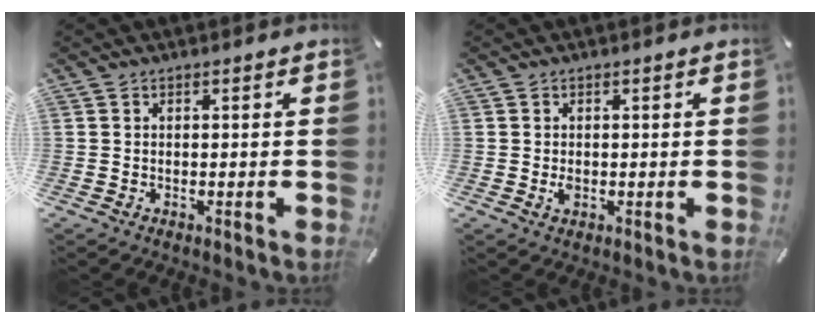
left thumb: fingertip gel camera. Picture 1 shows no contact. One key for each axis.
{"total": 1.5, "fx": -0.2, "fy": 0.7, "fz": 1.4, "tx": -0.034, "ty": -0.004, "tz": -0.006}